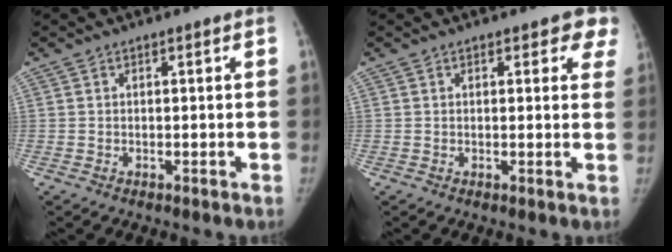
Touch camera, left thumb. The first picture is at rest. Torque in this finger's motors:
{"motor_torque": [0.58, 0.47, -0.15, 0.06, 0.06]}